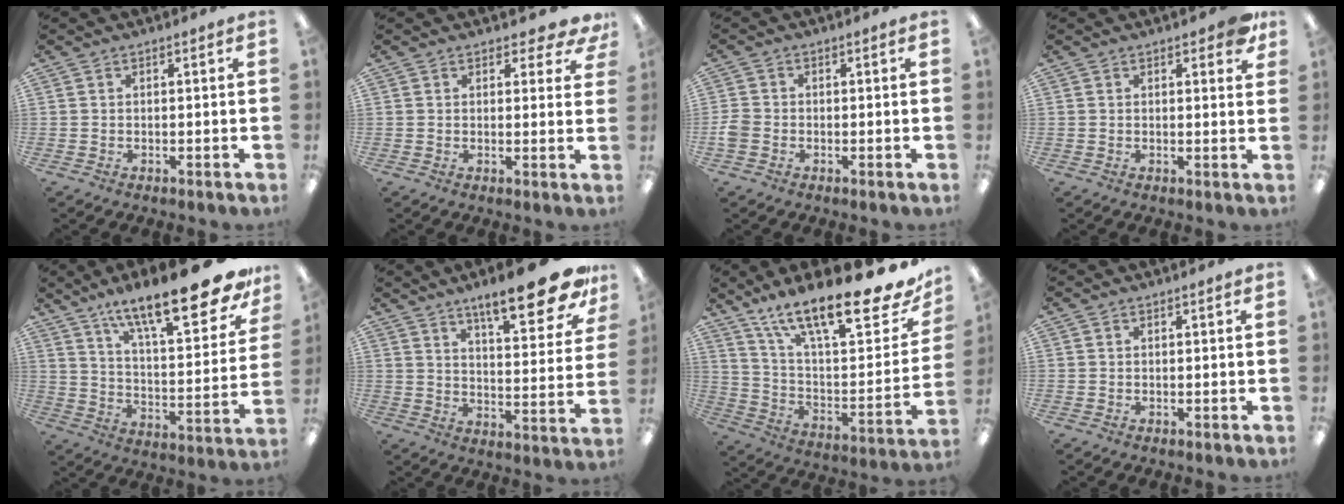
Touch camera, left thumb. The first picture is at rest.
{"total": 3.5, "force": [2.5, 1.8, 1.7], "torque": [-0.012, -0.011, 0.042]}
{"total": 3.0, "force": [-1.0, 2.4, 1.5], "torque": [-0.022, 0.009, -0.017]}
{"total": 3.5, "force": [2.3, 1.4, 2.3], "torque": [-0.018, -0.007, 0.035]}
{"total": 23.8, "force": [17.0, 5.4, 15.7], "torque": [-0.240, -0.113, 0.272]}
{"total": 18.9, "force": [13.2, 4.5, 12.7], "torque": [-0.176, -0.090, 0.210]}
{"total": 23.1, "force": [16.9, 5.7, 14.7], "torque": [-0.228, -0.115, 0.277]}
{"total": 0.0}